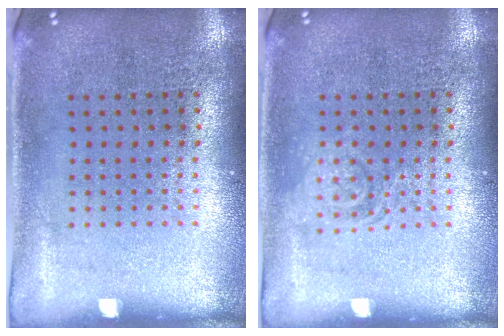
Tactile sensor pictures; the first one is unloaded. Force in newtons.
{"total": 1.5, "press": 1.5, "slide": 0.3}